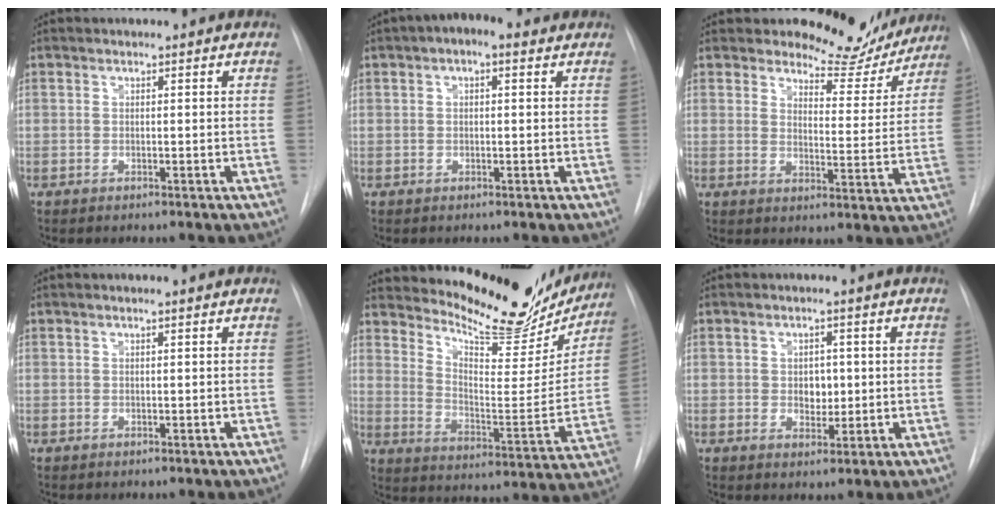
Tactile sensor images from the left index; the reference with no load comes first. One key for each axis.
{"total": 4.1, "fx": 2.2, "fy": 1.6, "fz": 3.0, "tx": -0.054, "ty": 0.027, "tz": 0.029}
{"total": 10.4, "fx": 9.8, "fy": 3.4, "fz": 1.3, "tx": -0.002, "ty": -0.034, "tz": 0.115}
{"total": 0.8, "fx": 0.5, "fy": -0.1, "fz": 0.6, "tx": -0.015, "ty": 0.003, "tz": 0.011}
{"total": 20.7, "fx": 18.7, "fy": 5.4, "fz": 7.0, "tx": -0.104, "ty": -0.048, "tz": 0.255}
{"total": 3.2, "fx": 0.3, "fy": 2.3, "fz": 2.2, "tx": -0.029, "ty": -0.001, "tz": 0.010}